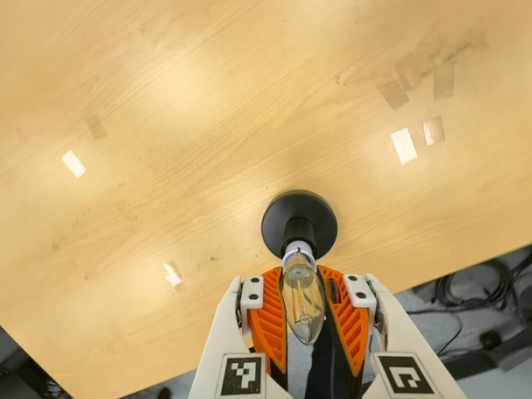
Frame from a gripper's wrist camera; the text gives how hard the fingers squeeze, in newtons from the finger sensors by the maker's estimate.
{"total": 19.1, "left": 17.6, "right": 20.6}